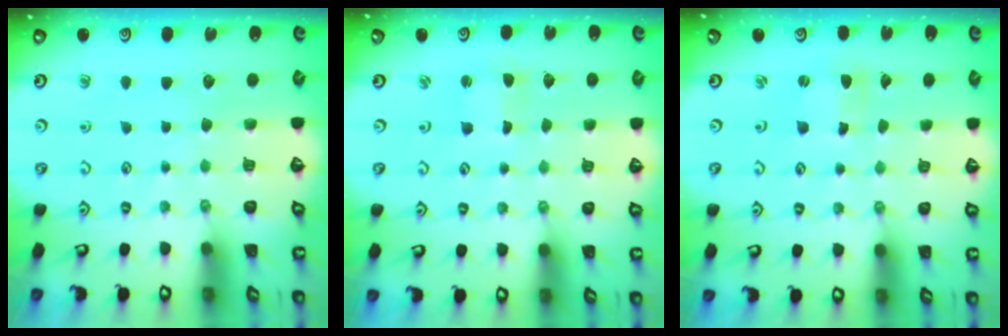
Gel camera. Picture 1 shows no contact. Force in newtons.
{"total": 0.9, "press": 0.9, "slide": 0.3}
{"total": 2.5, "press": 2.5, "slide": 0.2}